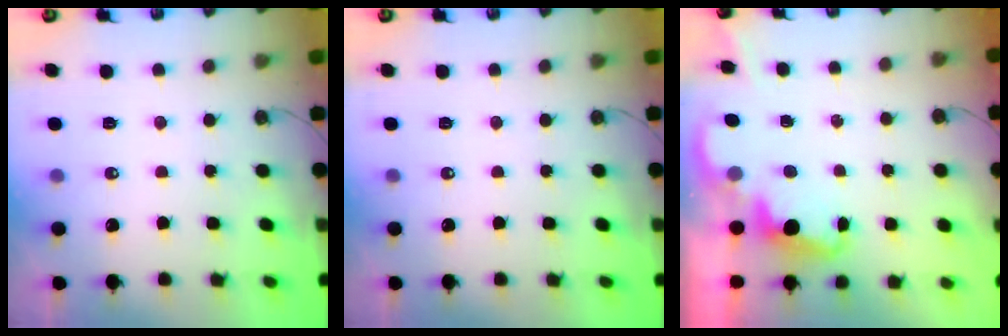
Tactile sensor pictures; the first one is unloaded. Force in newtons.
{"total": 0.0}
{"total": 2.0, "press": 1.9, "slide": 0.6}